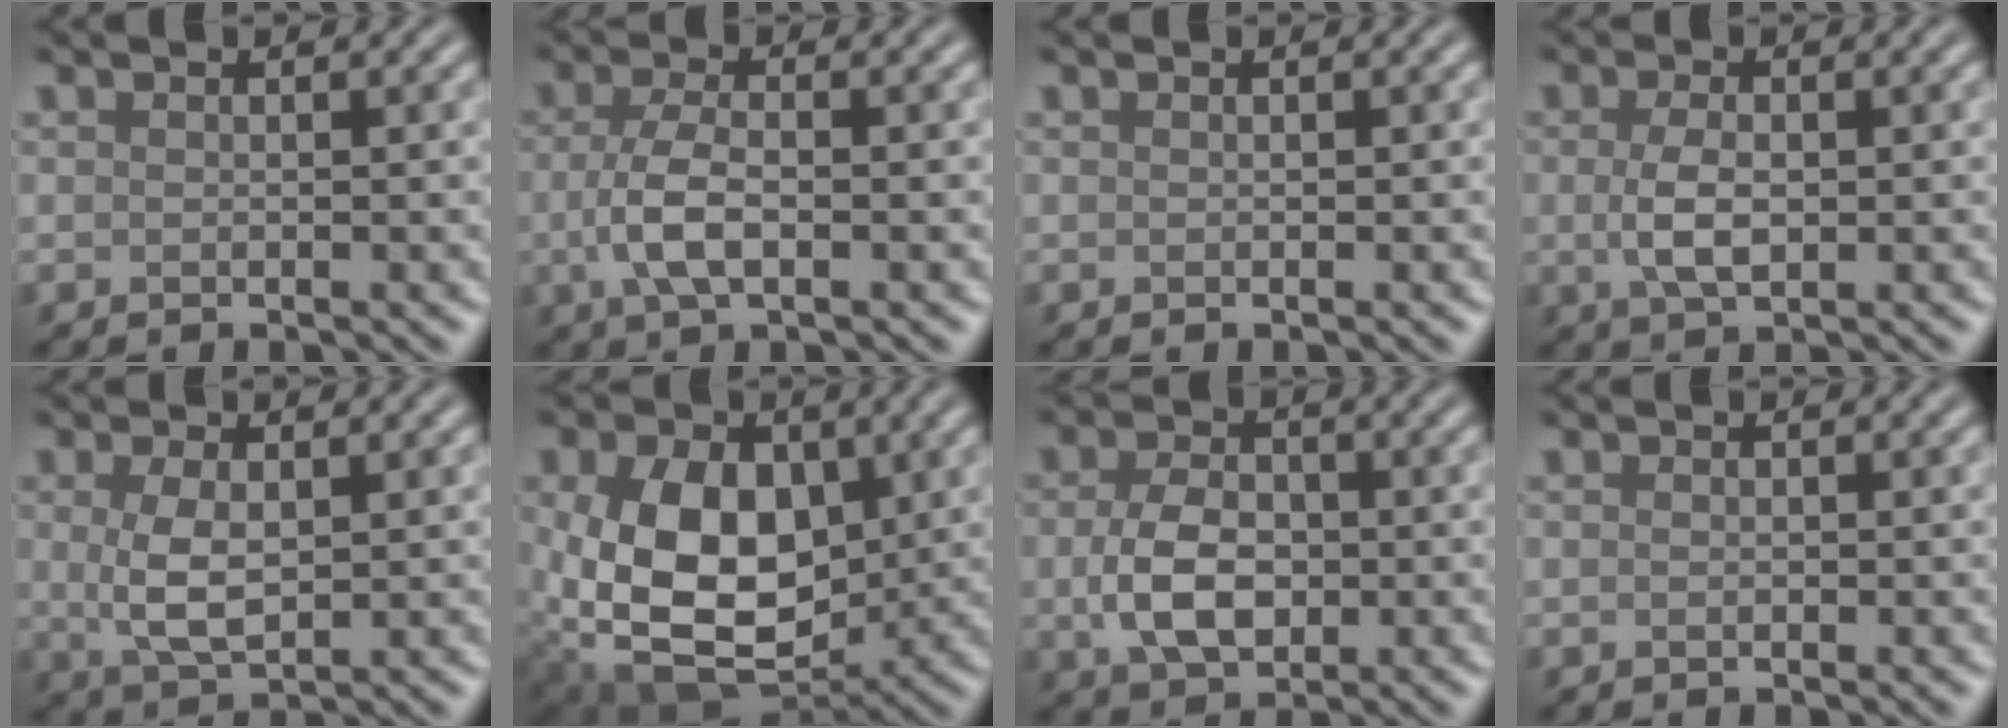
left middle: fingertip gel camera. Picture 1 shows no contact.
{"total": 3.7, "force": [-0.6, 1.4, 3.3], "torque": [-0.076, -0.001, -0.015]}
{"total": 0.0}
{"total": 2.9, "force": [-0.1, 1.3, 2.6], "torque": [-0.059, -0.003, 0.000]}
{"total": 3.6, "force": [0.4, 1.7, 3.1], "torque": [-0.072, -0.001, 0.012]}
{"total": 12.1, "force": [0.7, 8.3, 8.9], "torque": [-0.180, -0.017, 0.025]}
{"total": 4.9, "force": [-0.5, 3.3, 3.6], "torque": [-0.078, -0.004, -0.009]}
{"total": 0.0}